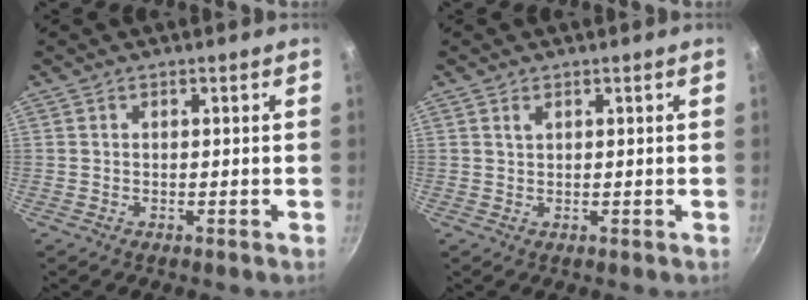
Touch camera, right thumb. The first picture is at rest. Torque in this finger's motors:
{"motor_torque": [-0.37, 0.36, -0.01, -0.11, 0.08]}